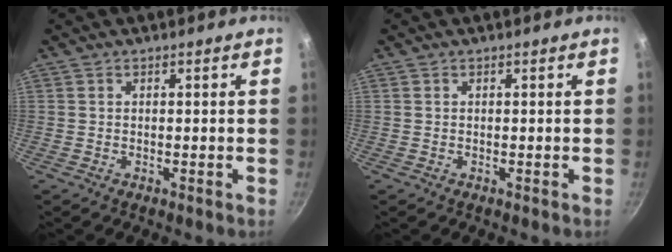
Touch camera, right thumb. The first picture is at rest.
{"total": 0.0}